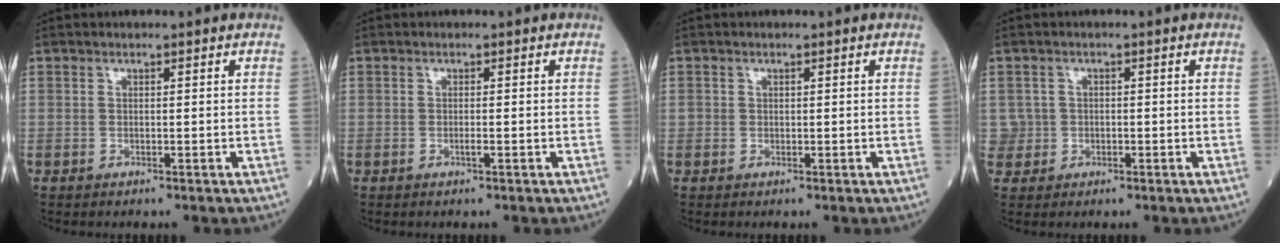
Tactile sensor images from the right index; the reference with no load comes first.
{"total": 0.8, "force": [-0.3, -0.1, 0.8], "torque": [-0.016, 0.000, -0.005]}
{"total": 0.6, "force": [0.1, 0.6, 0.1], "torque": [0.004, 0.003, 0.000]}
{"total": 2.4, "force": [-0.1, 2.4, -0.1], "torque": [0.010, 0.007, -0.002]}